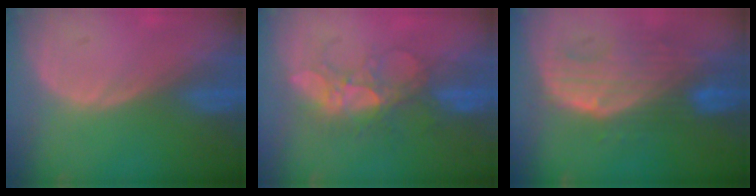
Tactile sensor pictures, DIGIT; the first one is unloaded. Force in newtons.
{"total": 6.8, "press": 6.6, "slide": 1.6}
{"total": 9.9, "press": 8.6, "slide": 4.8}